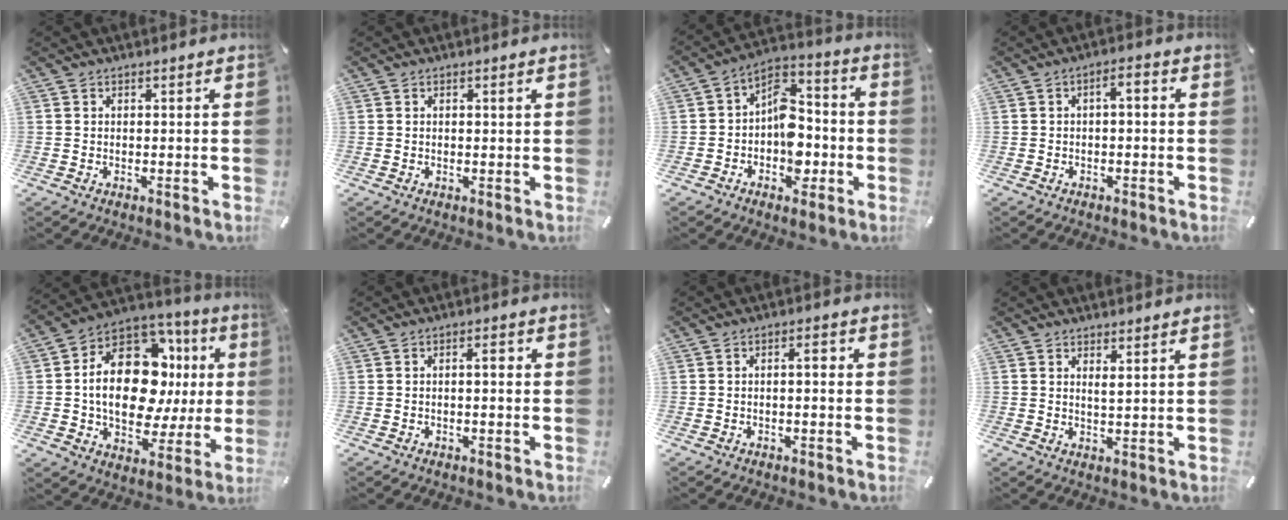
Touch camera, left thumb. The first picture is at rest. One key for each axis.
{"total": 1.2, "fx": 0.3, "fy": 0.2, "fz": 1.1, "tx": -0.013, "ty": -0.003, "tz": 0.003}
{"total": 10.8, "fx": -3.0, "fy": 8.0, "fz": 6.6, "tx": -0.084, "ty": 0.020, "tz": -0.052}
{"total": 2.9, "fx": -1.2, "fy": 1.0, "fz": 2.4, "tx": -0.043, "ty": 0.014, "tz": -0.025}
{"total": 21.7, "fx": 2.3, "fy": 13.9, "fz": 16.5, "tx": -0.279, "ty": -0.020, "tz": 0.039}
{"total": 2.6, "fx": 0.0, "fy": 0.7, "fz": 2.5, "tx": -0.048, "ty": 0.007, "tz": -0.003}
{"total": 2.9, "fx": -0.1, "fy": 0.8, "fz": 2.7, "tx": -0.052, "ty": 0.010, "tz": -0.005}
{"total": 2.1, "fx": 1.6, "fy": -0.2, "fz": 1.3, "tx": -0.028, "ty": -0.003, "tz": 0.028}